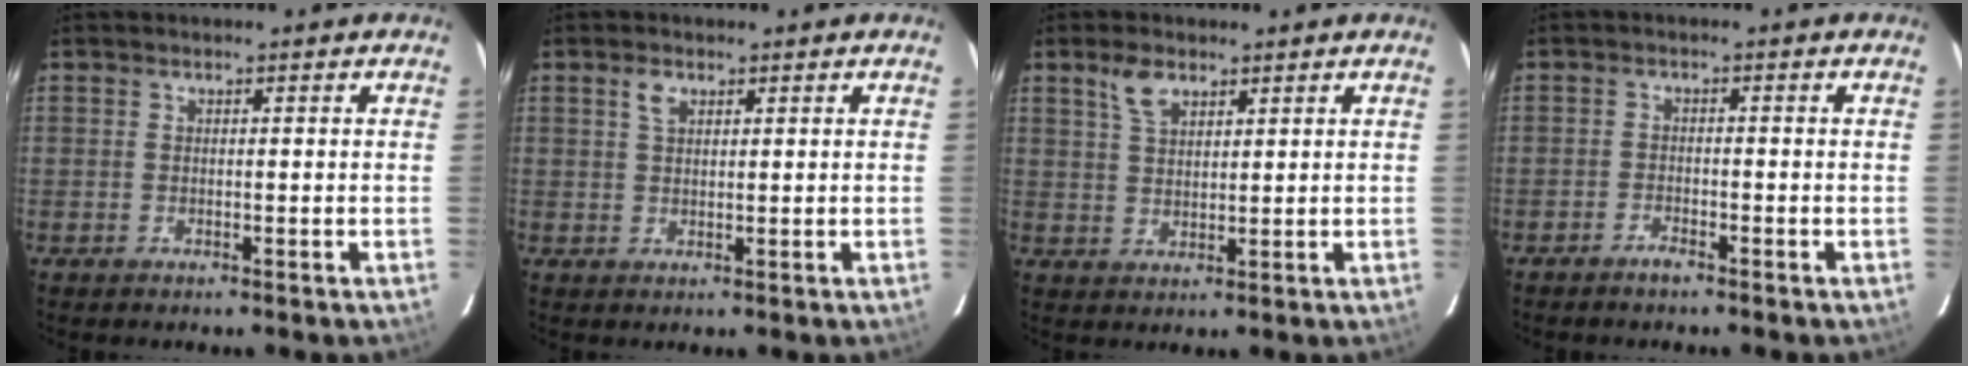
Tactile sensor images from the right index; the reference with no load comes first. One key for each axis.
{"total": 2.2, "fx": 1.2, "fy": 1.3, "fz": 1.4, "tx": -0.026, "ty": 0.006, "tz": 0.022}
{"total": 4.6, "fx": 2.9, "fy": 2.4, "fz": 2.7, "tx": -0.049, "ty": 0.009, "tz": 0.059}
{"total": 1.8, "fx": -1.6, "fy": 0.4, "fz": 0.6, "tx": -0.021, "ty": 0.001, "tz": -0.033}